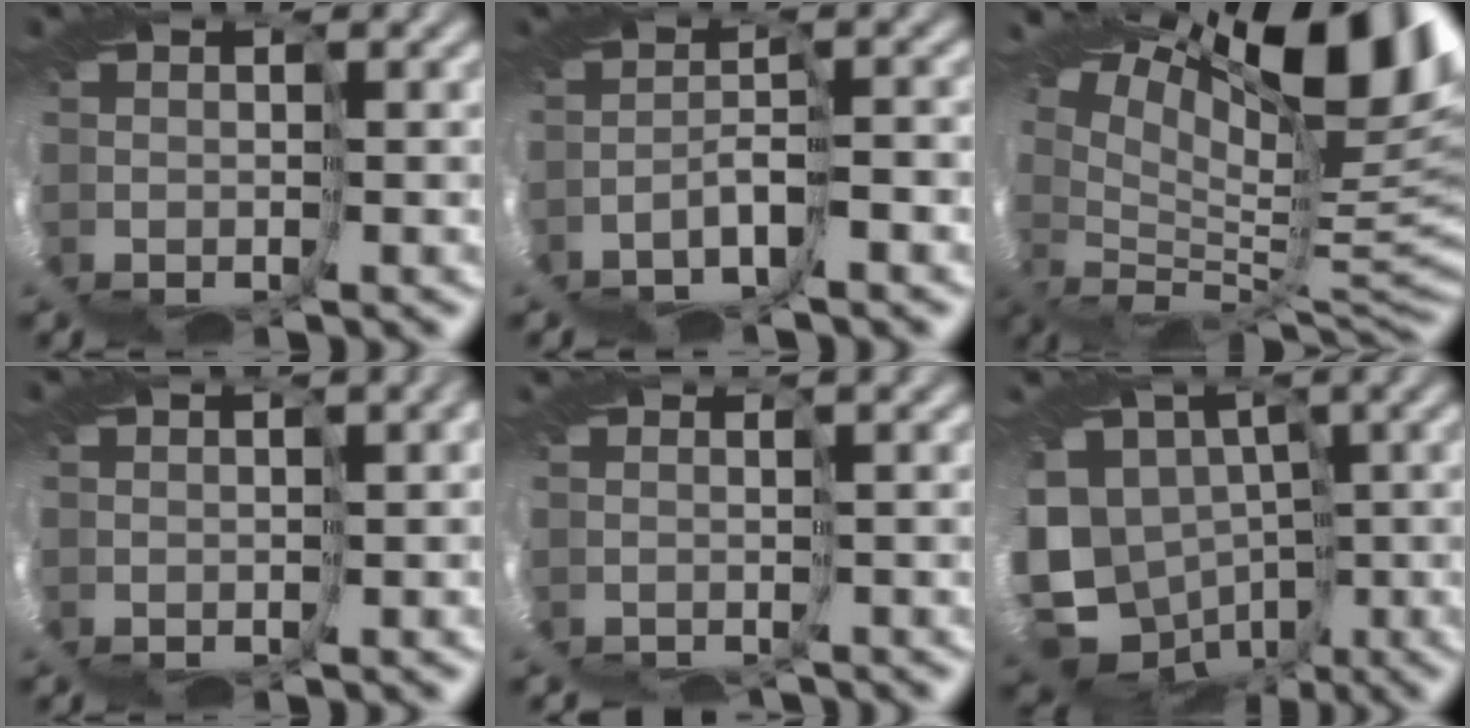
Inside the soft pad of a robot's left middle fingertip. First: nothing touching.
{"total": 3.7, "force": [-1.0, -3.4, -0.8], "torque": [-0.004, 0.002, -0.025]}
{"total": 12.1, "force": [10.0, -1.2, 6.8], "torque": [-0.121, 0.011, 0.188]}
{"total": 1.4, "force": [-0.5, 0.5, 1.2], "torque": [-0.018, 0.005, 0.009]}
{"total": 3.9, "force": [-2.3, -2.0, -2.5], "torque": [0.049, -0.009, -0.011]}
{"total": 7.2, "force": [-2.3, 6.3, 2.5], "torque": [-0.098, -0.024, -0.030]}